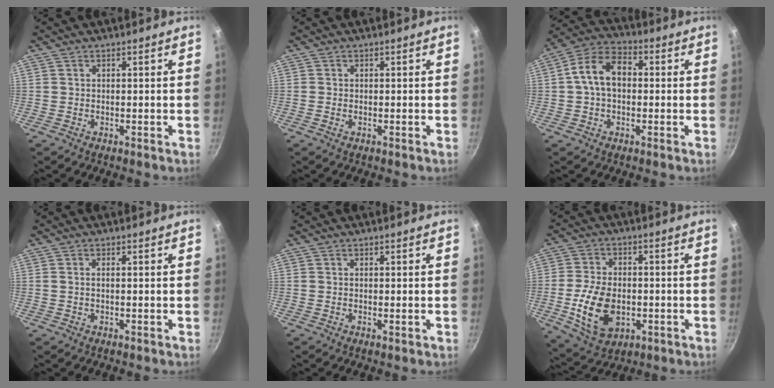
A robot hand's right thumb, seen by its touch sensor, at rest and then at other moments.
{"total": 0.6, "force": [-0.2, 0.3, 0.4], "torque": [-0.011, 0.001, -0.005]}
{"total": 10.1, "force": [0.6, 6.8, 7.4], "torque": [-0.114, 0.029, -0.005]}
{"total": 1.0, "force": [0.0, 0.4, 0.9], "torque": [-0.024, 0.005, -0.003]}
{"total": 0.7, "force": [-0.1, 0.1, 0.7], "torque": [-0.012, -0.001, -0.003]}
{"total": 13.1, "force": [-2.6, 8.6, 9.6], "torque": [-0.169, 0.006, -0.039]}